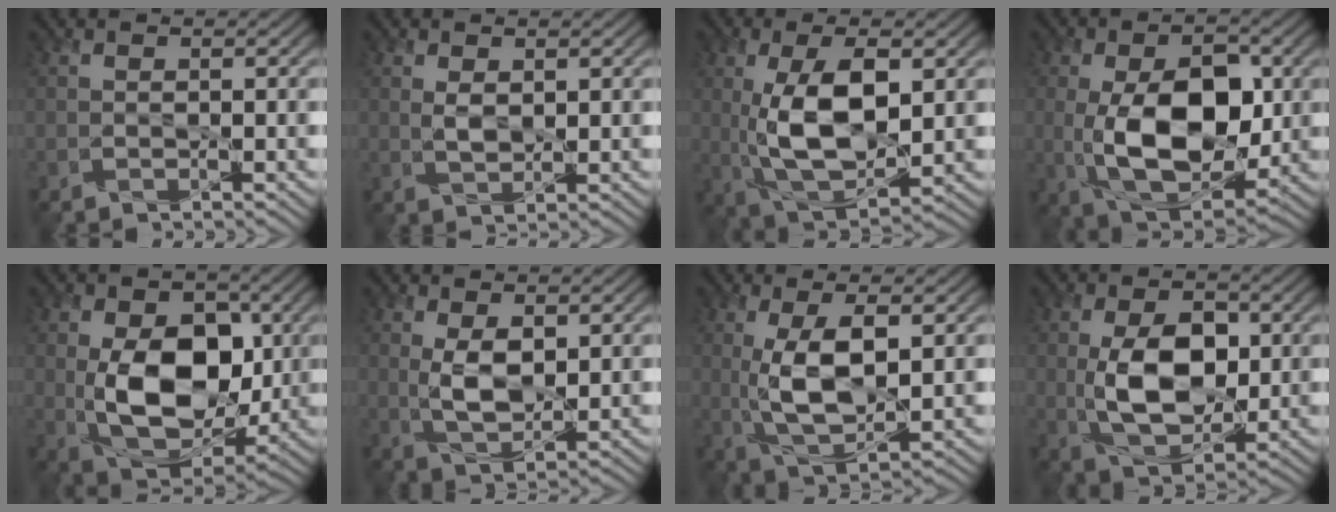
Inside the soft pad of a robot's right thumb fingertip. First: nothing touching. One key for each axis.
{"total": 2.1, "fx": 0.6, "fy": 1.2, "fz": 1.6, "tx": -0.040, "ty": -0.003, "tz": 0.016}
{"total": 10.9, "fx": 0.7, "fy": 5.2, "fz": 9.6, "tx": -0.201, "ty": -0.002, "tz": 0.022}
{"total": 14.1, "fx": -0.9, "fy": 8.1, "fz": 11.4, "tx": -0.209, "ty": -0.001, "tz": -0.014}
{"total": 13.5, "fx": -0.1, "fy": 8.8, "fz": 10.3, "tx": -0.177, "ty": 0.000, "tz": 0.001}
{"total": 5.5, "fx": 0.8, "fy": 2.9, "fz": 4.6, "tx": -0.102, "ty": -0.005, "tz": 0.022}
{"total": 8.6, "fx": 0.7, "fy": 3.7, "fz": 7.7, "tx": -0.161, "ty": 0.002, "tz": 0.017}
{"total": 10.3, "fx": 0.0, "fy": 6.2, "fz": 8.2, "tx": -0.158, "ty": -0.003, "tz": 0.003}